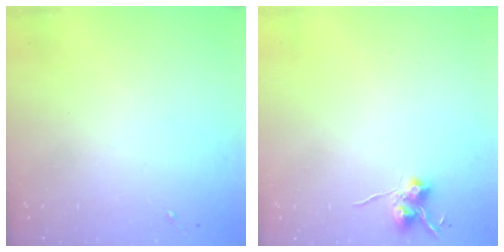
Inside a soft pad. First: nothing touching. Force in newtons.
{"total": 6.9, "press": 6.9, "slide": 0.6}